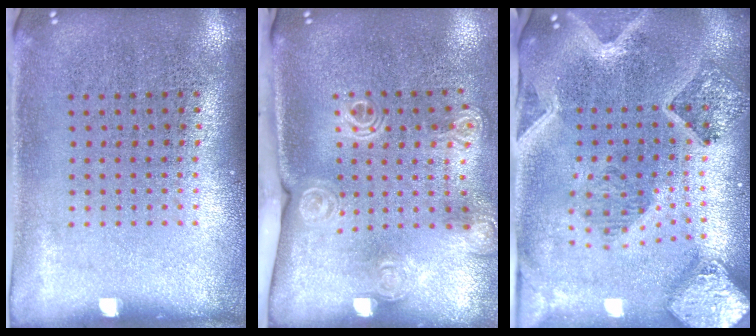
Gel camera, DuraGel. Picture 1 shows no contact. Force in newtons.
{"total": 2.0, "press": 1.6, "slide": 1.3}
{"total": 2.9, "press": 2.6, "slide": 1.3}